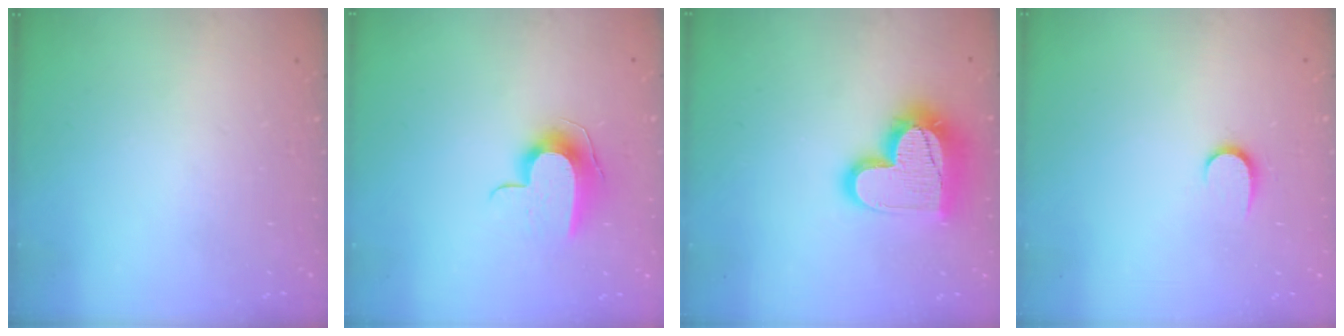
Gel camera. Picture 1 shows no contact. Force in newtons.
{"total": 9.0, "press": 9.0, "slide": 0.5}
{"total": 18.9, "press": 18.9, "slide": 1.4}
{"total": 5.4, "press": 5.4, "slide": 0.6}